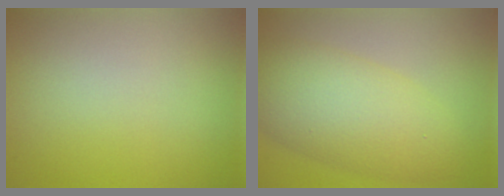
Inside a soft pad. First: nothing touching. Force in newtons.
{"total": 7.4, "press": 7.4, "slide": 0.1}